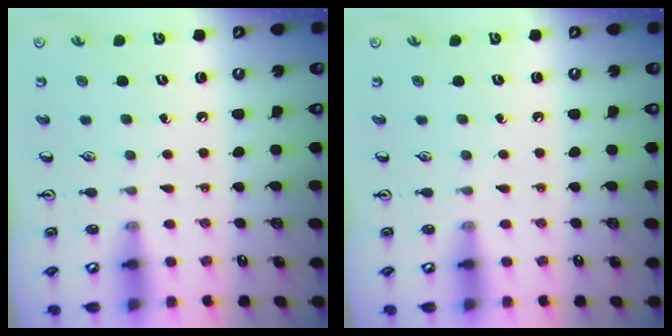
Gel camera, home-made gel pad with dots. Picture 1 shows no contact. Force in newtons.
{"total": 0.0}